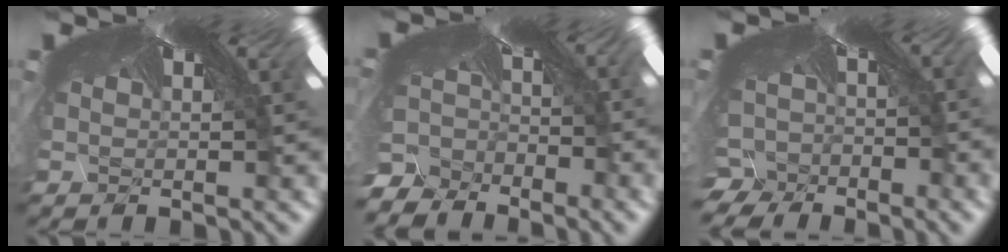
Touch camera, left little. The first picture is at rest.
{"total": 12.0, "force": [-11.7, 2.3, 0.3], "torque": [-0.017, -0.055, -0.188]}
{"total": 7.1, "force": [-6.8, 2.1, 0.8], "torque": [-0.029, -0.072, -0.087]}